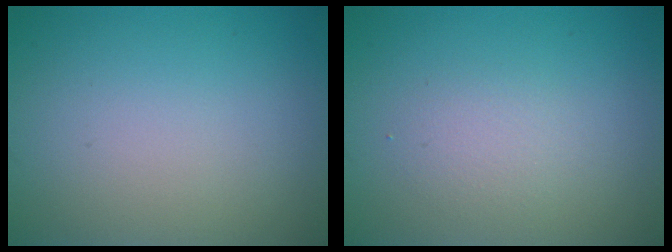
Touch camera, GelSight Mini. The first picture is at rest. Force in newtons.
{"total": 1.6, "press": 1.6, "slide": 0.1}